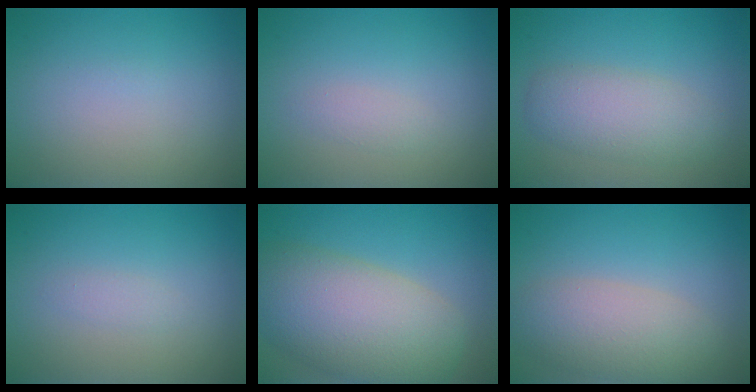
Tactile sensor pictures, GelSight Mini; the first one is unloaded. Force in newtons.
{"total": 0.9, "press": 0.9, "slide": 0.0}
{"total": 3.9, "press": 3.9, "slide": 0.1}
{"total": 0.8, "press": 0.8, "slide": 0.0}
{"total": 10.1, "press": 10.0, "slide": 0.4}
{"total": 4.9, "press": 4.9, "slide": 0.5}